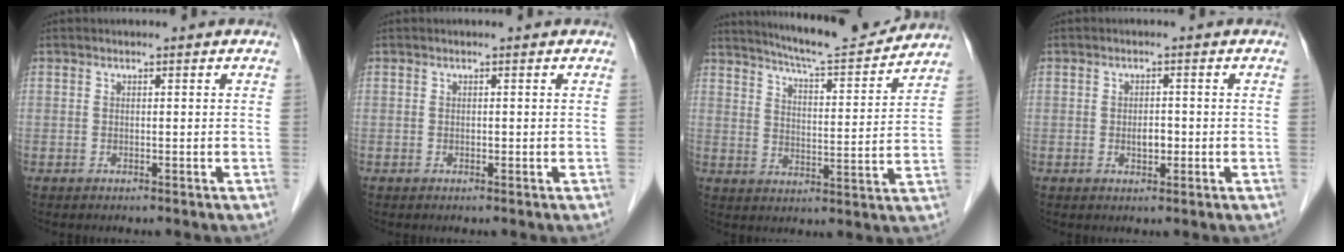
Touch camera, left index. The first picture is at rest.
{"total": 0.0}
{"total": 14.1, "force": [13.3, 0.5, 4.7], "torque": [-0.079, -0.004, 0.191]}
{"total": 2.0, "force": [-0.4, 1.1, 1.7], "torque": [-0.029, 0.002, -0.004]}